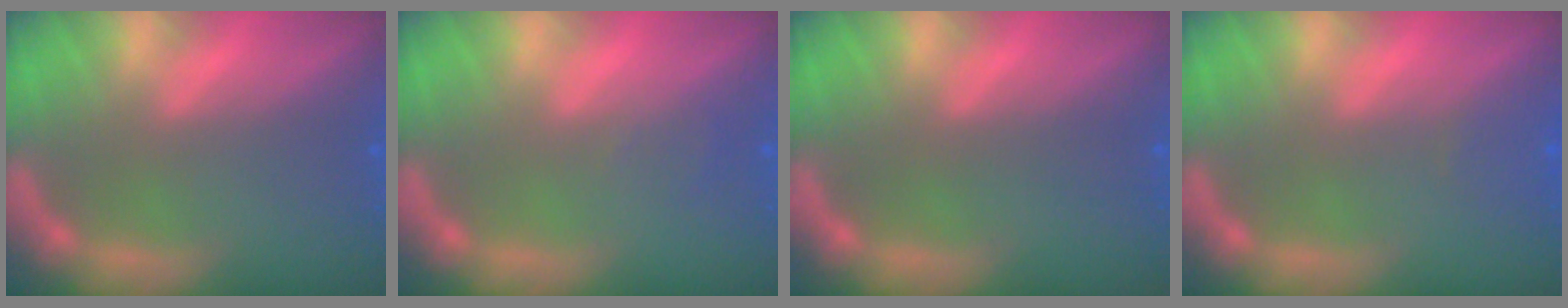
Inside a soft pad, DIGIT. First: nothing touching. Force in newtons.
{"total": 0.9}
{"total": 0.0}
{"total": 1.4}